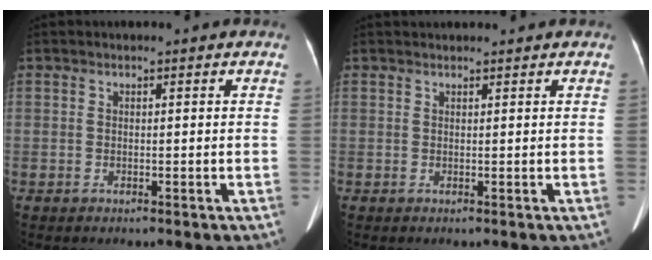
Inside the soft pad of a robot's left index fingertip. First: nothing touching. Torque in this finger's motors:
{"motor_torque": [-0.04, 0.00, -0.01, -0.01]}